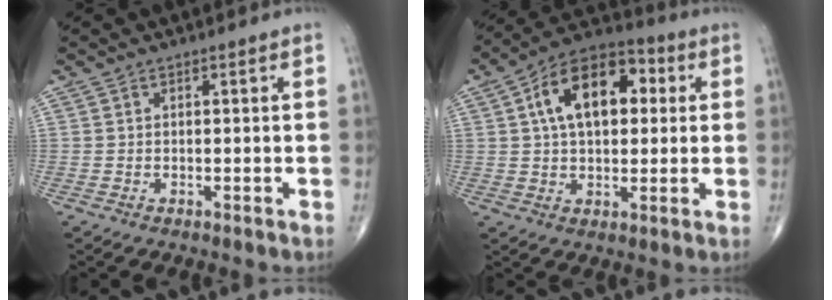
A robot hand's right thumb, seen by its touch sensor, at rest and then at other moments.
{"total": 15.7, "force": [3.6, 9.2, 12.2], "torque": [-0.178, 0.020, 0.050]}